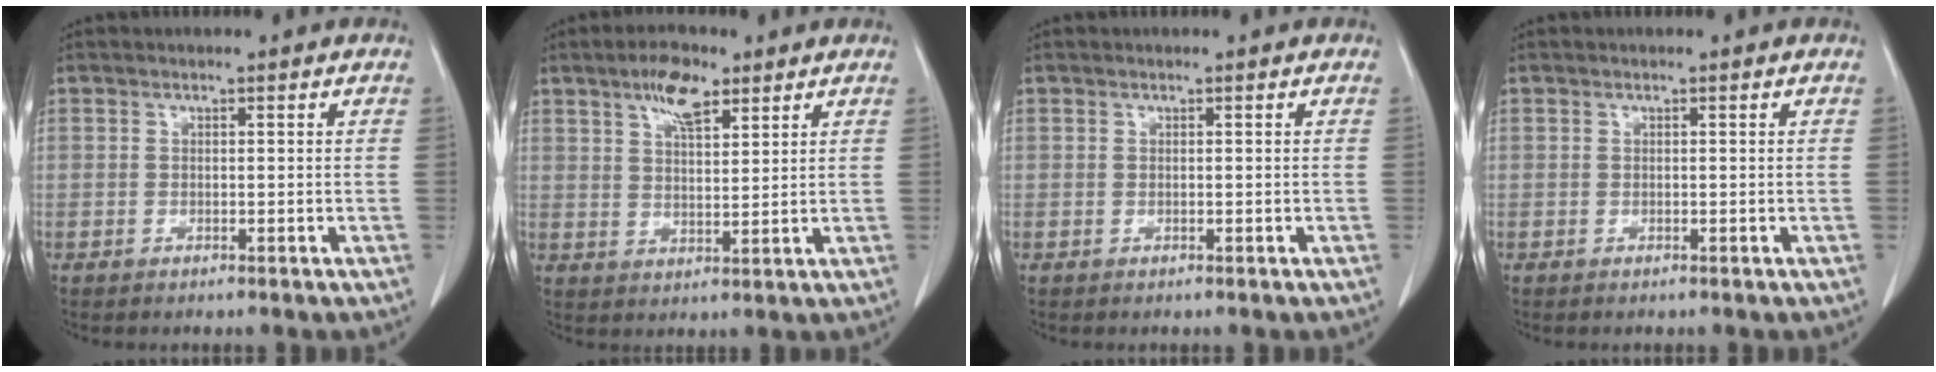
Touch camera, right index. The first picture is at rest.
{"total": 7.2, "force": [4.3, 2.7, 5.1], "torque": [-0.096, 0.006, 0.078]}
{"total": 0.0}
{"total": 0.0}